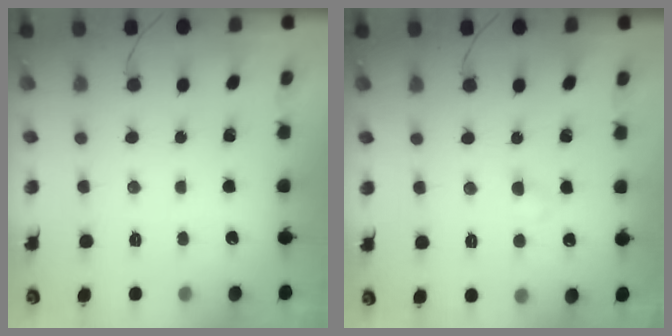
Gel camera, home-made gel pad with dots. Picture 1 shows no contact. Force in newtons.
{"total": 2.5, "press": 2.3, "slide": 0.9}